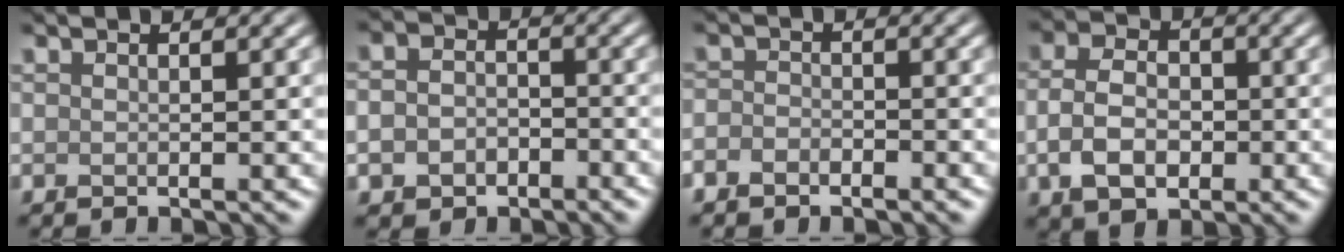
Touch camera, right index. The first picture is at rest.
{"total": 4.4, "force": [-1.9, 3.4, 2.2], "torque": [-0.029, -0.010, -0.035]}
{"total": 1.9, "force": [-1.3, 1.1, 0.8], "torque": [-0.014, 0.001, -0.031]}
{"total": 5.4, "force": [-0.9, 3.8, 3.8], "torque": [-0.079, 0.001, -0.023]}